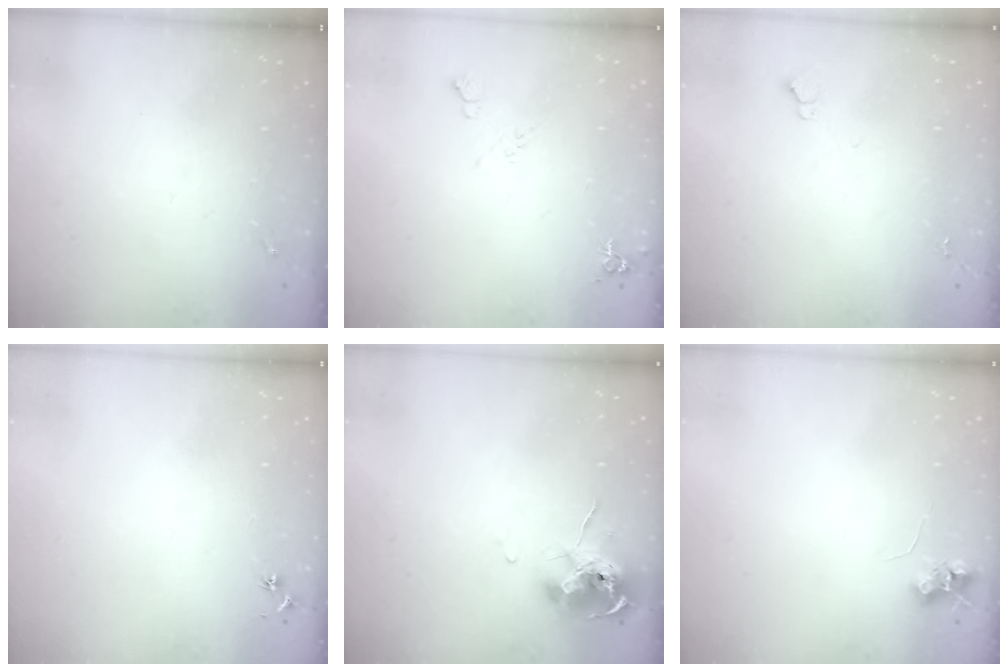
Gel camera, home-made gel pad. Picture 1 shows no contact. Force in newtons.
{"total": 6.5, "press": 6.4, "slide": 1.0}
{"total": 3.6, "press": 3.6, "slide": 0.5}
{"total": 3.0, "press": 2.9, "slide": 0.4}
{"total": 10.4, "press": 10.3, "slide": 1.2}
{"total": 6.5, "press": 6.4, "slide": 0.9}